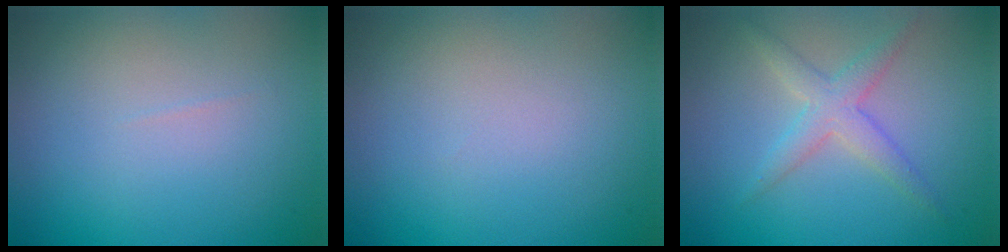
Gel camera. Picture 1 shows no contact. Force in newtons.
{"total": 0.0}
{"total": 2.7, "press": 2.7, "slide": 0.1}